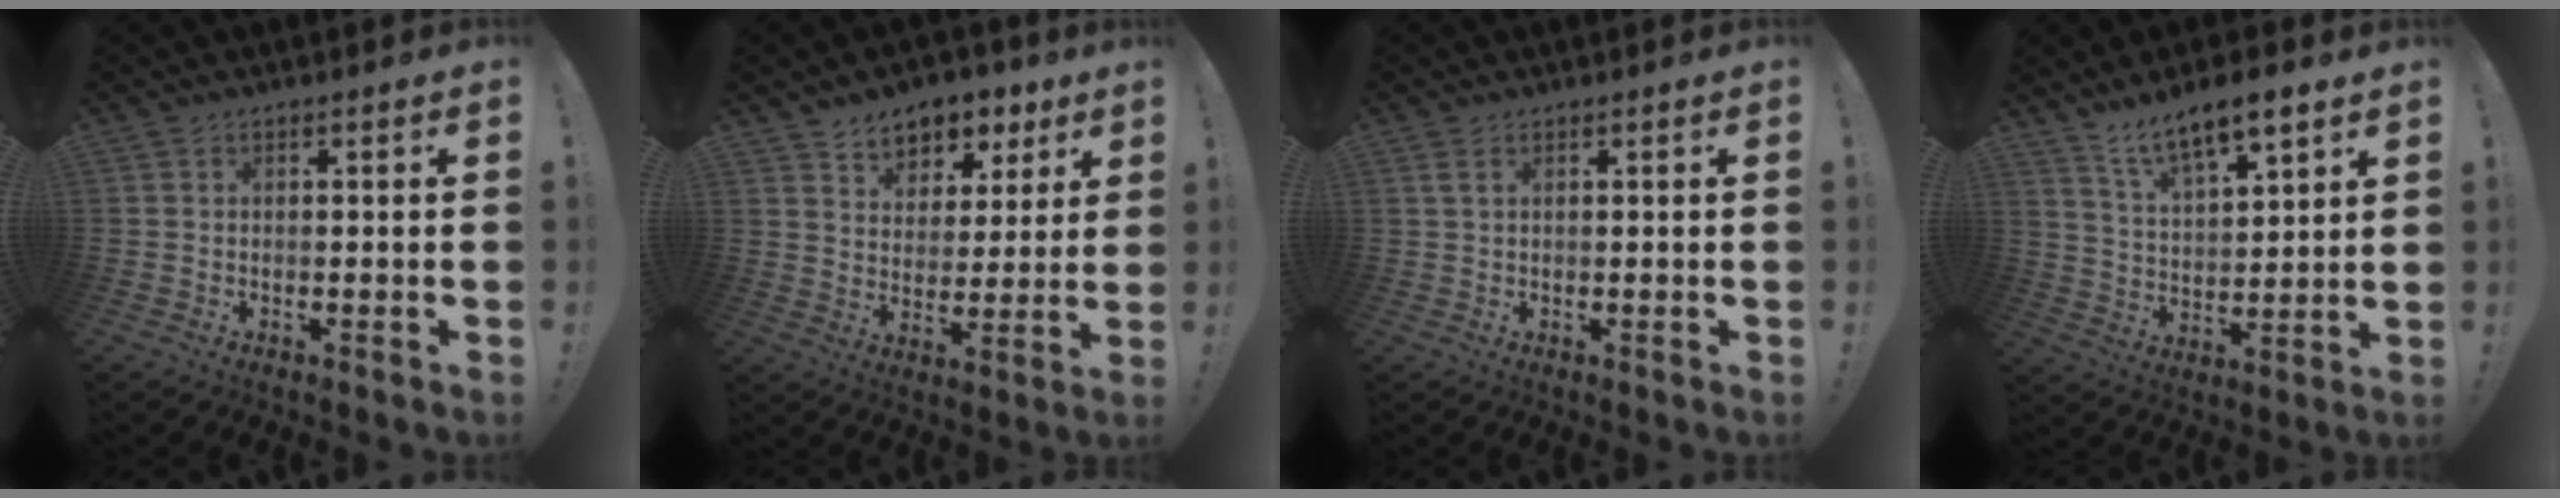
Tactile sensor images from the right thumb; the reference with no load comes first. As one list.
[{"total": 8.1, "force": [5.6, 5.7, 1.5], "torque": [-0.011, -0.047, 0.105]}, {"total": 1.7, "force": [0.9, 0.6, 1.4], "torque": [-0.021, -0.001, 0.015]}, {"total": 10.8, "force": [8.3, 3.2, 6.1], "torque": [-0.100, -0.054, 0.145]}]